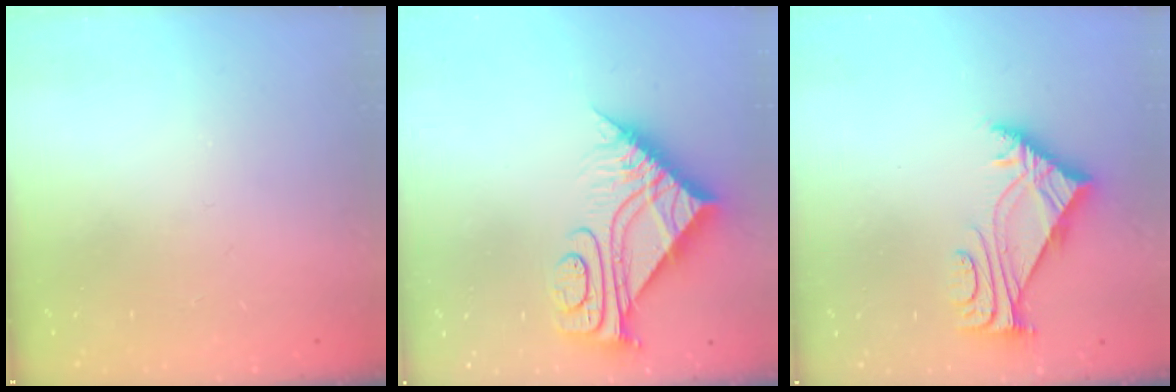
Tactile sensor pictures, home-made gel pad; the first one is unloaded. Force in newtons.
{"total": 9.9, "press": 9.9, "slide": 0.9}
{"total": 5.8, "press": 5.8, "slide": 1.0}